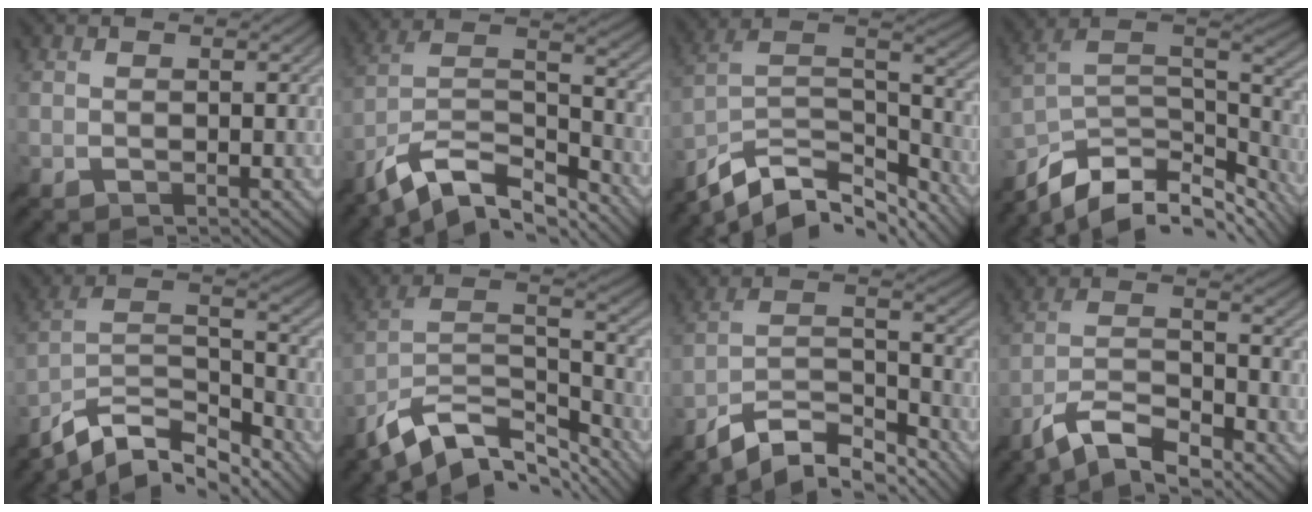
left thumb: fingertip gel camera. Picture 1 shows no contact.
{"total": 12.2, "force": [-9.2, 4.0, 7.0], "torque": [-0.143, -0.001, -0.178]}
{"total": 13.8, "force": [-10.2, 5.7, 7.5], "torque": [-0.184, -0.010, -0.174]}
{"total": 14.0, "force": [-9.6, 6.6, 7.8], "torque": [-0.189, -0.018, -0.154]}
{"total": 11.7, "force": [-9.3, 3.7, 6.1], "torque": [-0.126, -0.001, -0.174]}
{"total": 13.1, "force": [-9.6, 5.3, 7.1], "torque": [-0.163, 0.000, -0.174]}
{"total": 10.6, "force": [-8.7, 2.6, 5.4], "torque": [-0.100, 0.005, -0.164]}
{"total": 8.9, "force": [-7.2, 2.1, 4.8], "torque": [-0.088, 0.005, -0.145]}